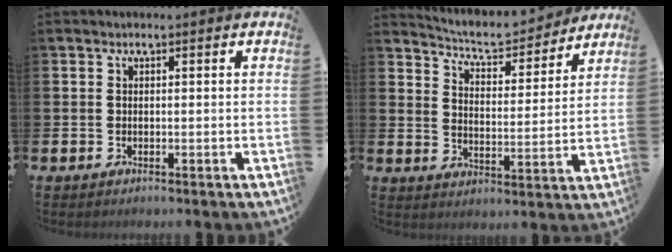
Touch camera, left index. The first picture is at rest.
{"total": 6.2, "force": [5.9, 1.1, 1.2], "torque": [-0.048, -0.047, 0.100]}